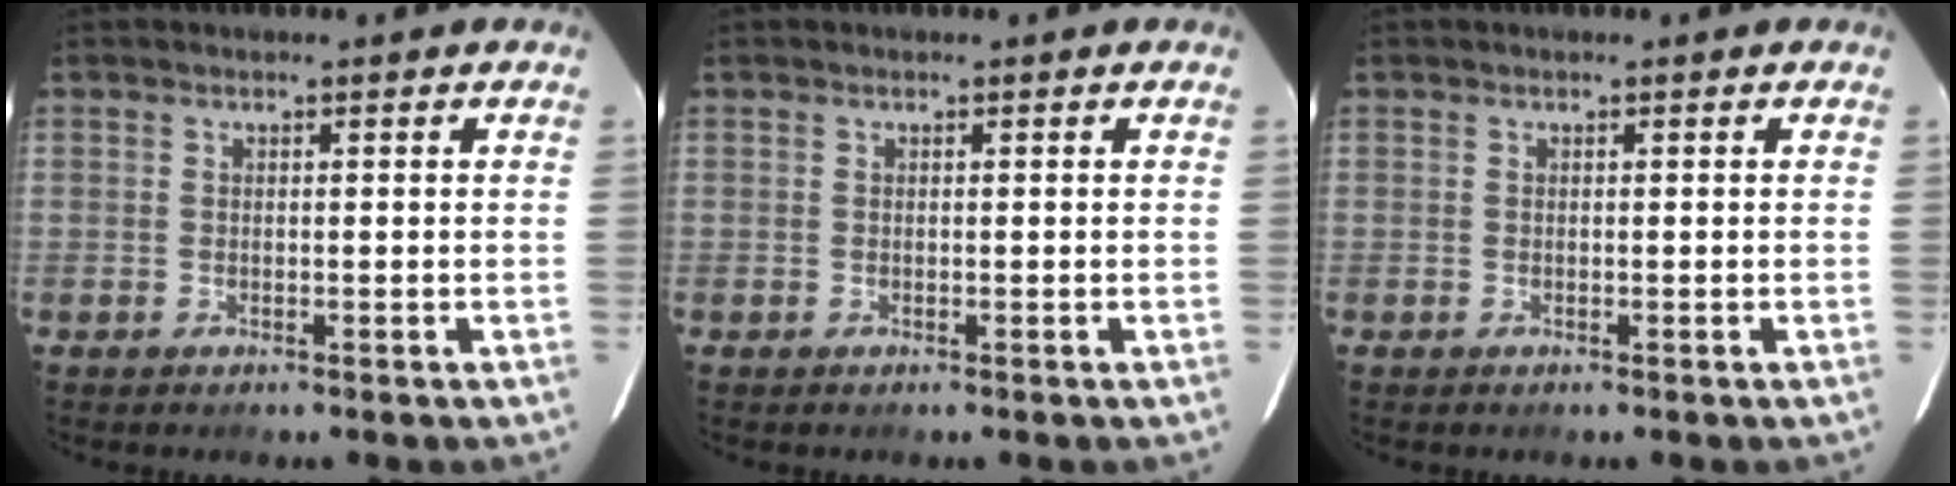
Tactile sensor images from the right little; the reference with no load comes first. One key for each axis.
{"total": 0.0}
{"total": 0.0}